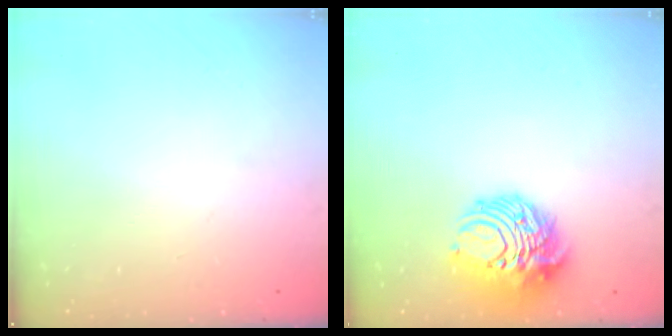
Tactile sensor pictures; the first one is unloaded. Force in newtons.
{"total": 11.0, "press": 10.9, "slide": 0.9}